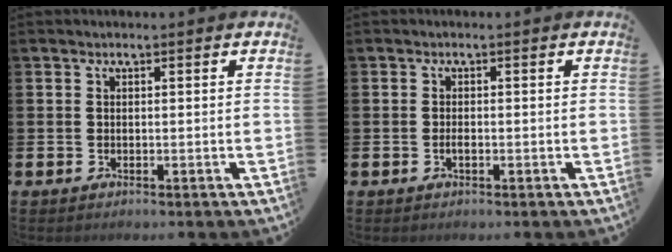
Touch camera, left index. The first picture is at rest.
{"total": 1.0, "force": [-0.5, 0.3, 0.8], "torque": [-0.021, 0.000, -0.007]}